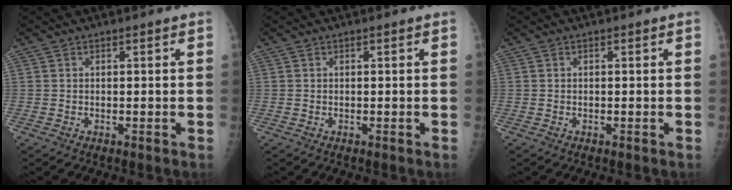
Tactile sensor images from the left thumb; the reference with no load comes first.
{"total": 0.0}
{"total": 0.0}